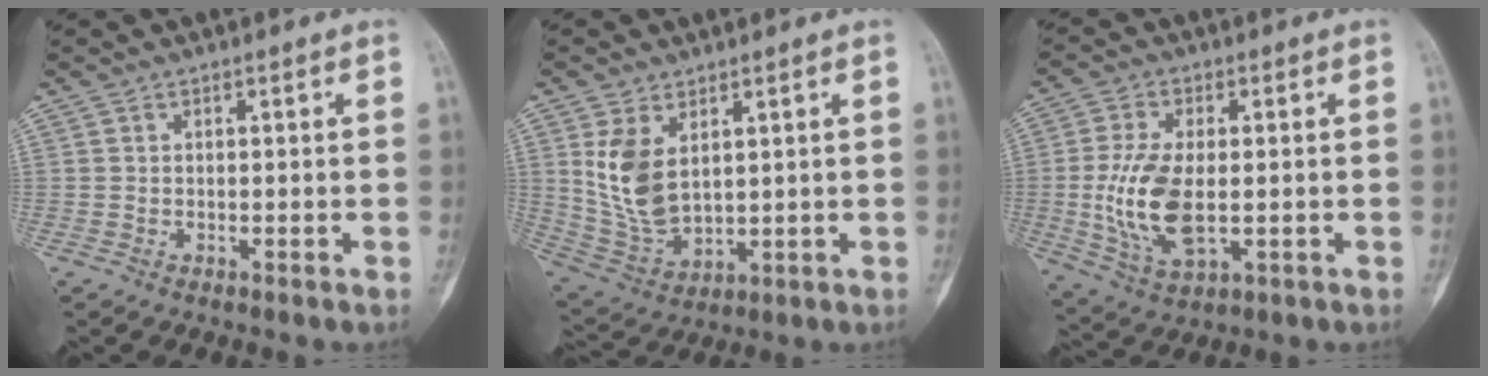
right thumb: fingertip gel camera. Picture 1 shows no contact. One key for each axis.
{"total": 10.6, "fx": 3.2, "fy": 6.2, "fz": 8.0, "tx": -0.147, "ty": -0.019, "tz": 0.081}
{"total": 12.6, "fx": -0.8, "fy": 6.3, "fz": 10.8, "tx": -0.222, "ty": -0.010, "tz": -0.008}